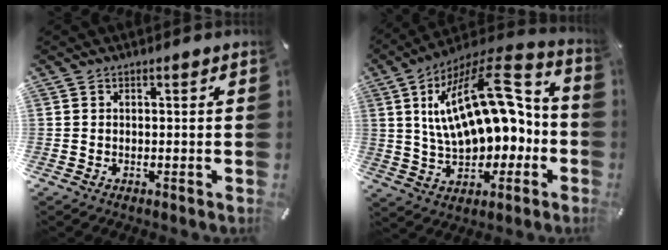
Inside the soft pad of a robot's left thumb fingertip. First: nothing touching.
{"total": 23.7, "force": [4.4, 13.8, 18.7], "torque": [-0.304, -0.008, 0.080]}